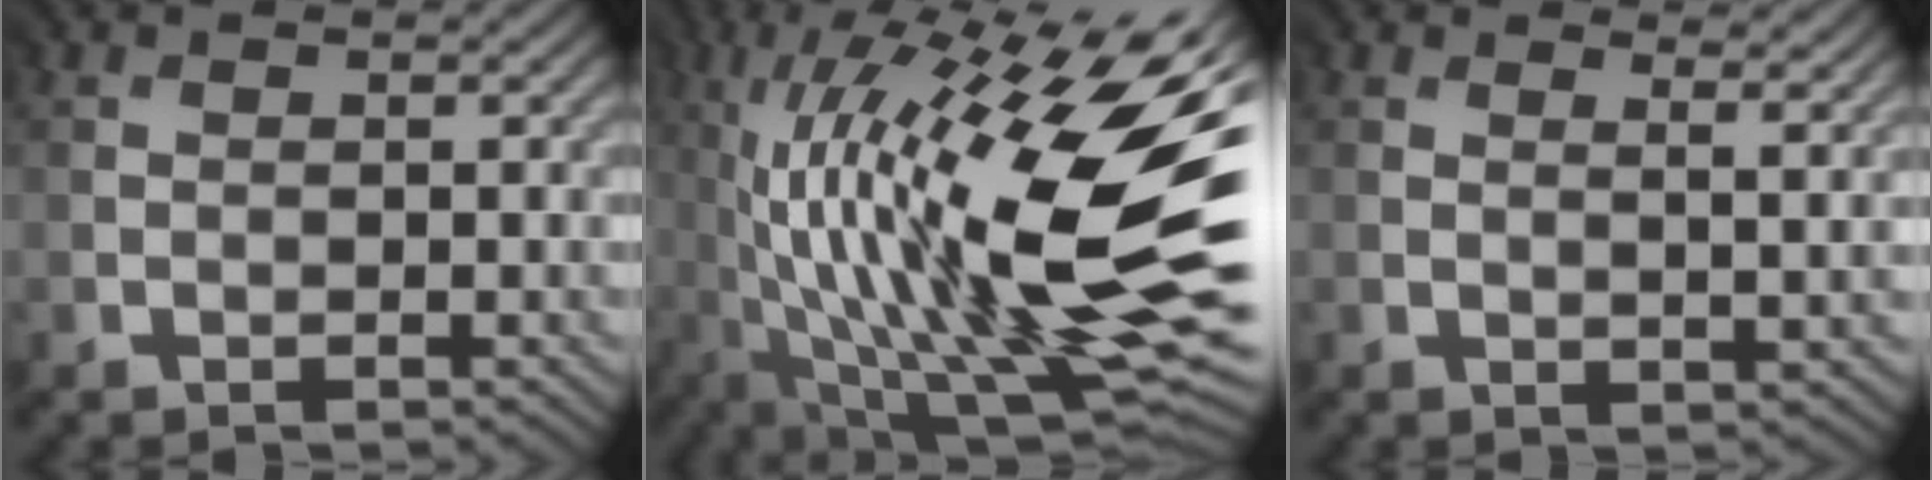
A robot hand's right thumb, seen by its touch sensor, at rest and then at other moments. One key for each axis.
{"total": 18.9, "fx": -1.1, "fy": 4.8, "fz": 18.3, "tx": -0.319, "ty": -0.002, "tz": -0.023}
{"total": 3.4, "fx": 2.5, "fy": 0.2, "fz": 2.2, "tx": -0.032, "ty": 0.003, "tz": 0.033}